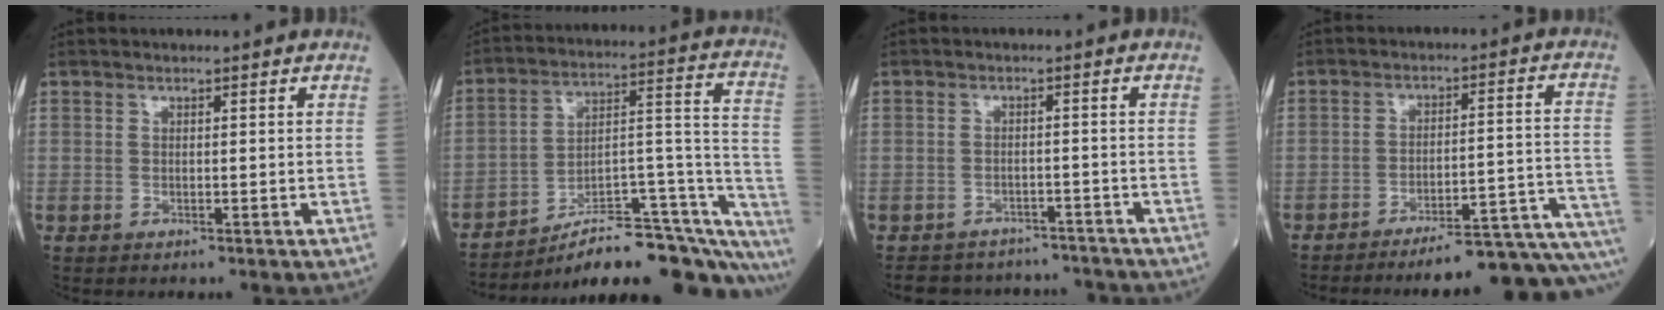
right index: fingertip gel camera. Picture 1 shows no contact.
{"total": 25.3, "force": [-21.1, 5.1, 13.1], "torque": [-0.098, 0.046, -0.298]}
{"total": 9.3, "force": [-8.6, 3.7, 0.4], "torque": [0.001, 0.021, -0.103]}
{"total": 18.9, "force": [-17.0, -0.5, 8.3], "torque": [-0.037, 0.018, -0.224]}